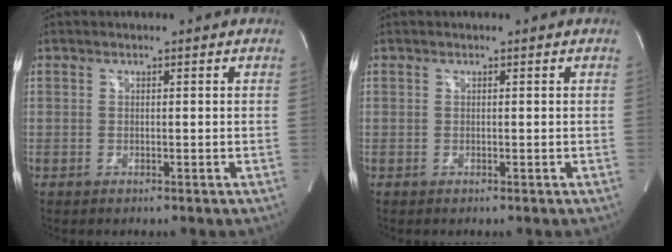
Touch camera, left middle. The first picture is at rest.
{"total": 0.0}